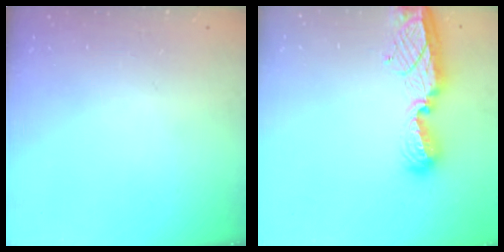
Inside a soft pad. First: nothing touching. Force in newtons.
{"total": 13.5, "press": 13.5, "slide": 0.9}